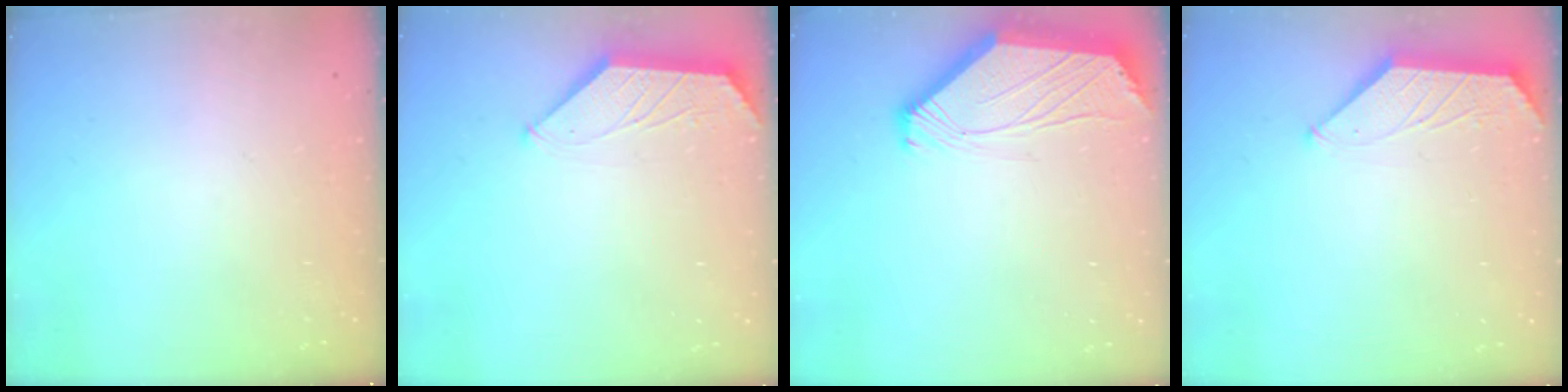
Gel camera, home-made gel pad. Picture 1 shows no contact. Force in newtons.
{"total": 1.1, "press": 1.1, "slide": 0.3}
{"total": 2.4, "press": 2.4, "slide": 0.6}
{"total": 1.5, "press": 1.4, "slide": 0.4}